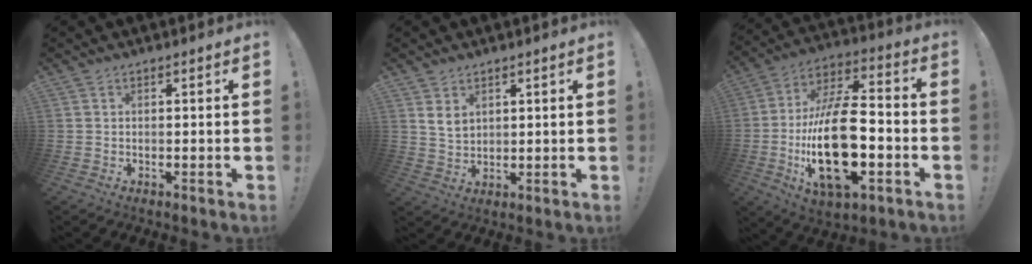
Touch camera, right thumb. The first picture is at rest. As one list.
[{"total": 5.0, "force": [2.7, 3.3, 2.5], "torque": [-0.036, -0.013, 0.052]}, {"total": 25.1, "force": [-5.4, 11.6, 21.6], "torque": [-0.416, 0.020, -0.091]}]